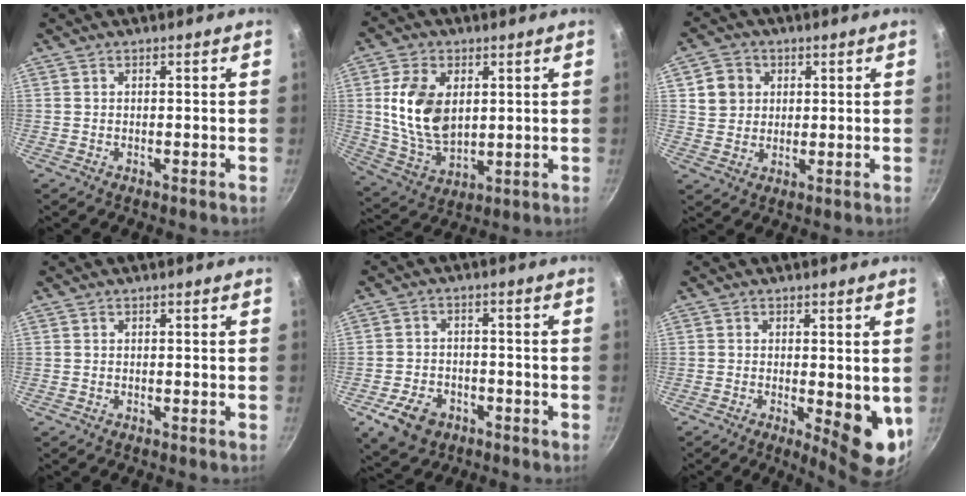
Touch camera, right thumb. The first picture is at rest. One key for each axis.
{"total": 13.5, "fx": 2.5, "fy": 8.7, "fz": 10.1, "tx": -0.174, "ty": -0.020, "tz": 0.058}
{"total": 6.3, "fx": 1.9, "fy": 5.6, "fz": 2.1, "tx": -0.008, "ty": 0.005, "tz": 0.033}
{"total": 0.0}
{"total": 8.3, "fx": -4.3, "fy": 5.8, "fz": 4.2, "tx": -0.065, "ty": 0.026, "tz": -0.065}
{"total": 9.1, "fx": -1.3, "fy": 3.0, "fz": 8.4, "tx": -0.096, "ty": -0.012, "tz": -0.007}